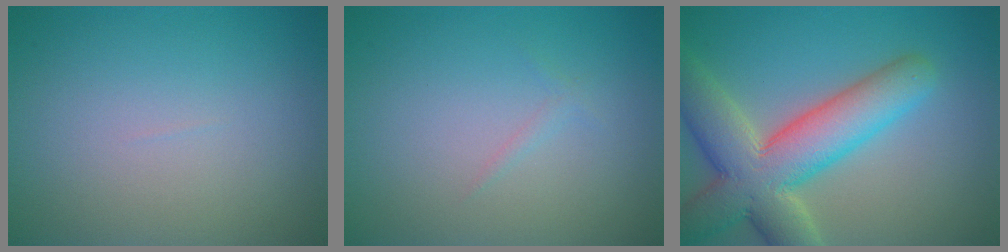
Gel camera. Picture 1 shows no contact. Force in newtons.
{"total": 0.5, "press": 0.5, "slide": 0.1}
{"total": 9.6, "press": 9.5, "slide": 0.8}